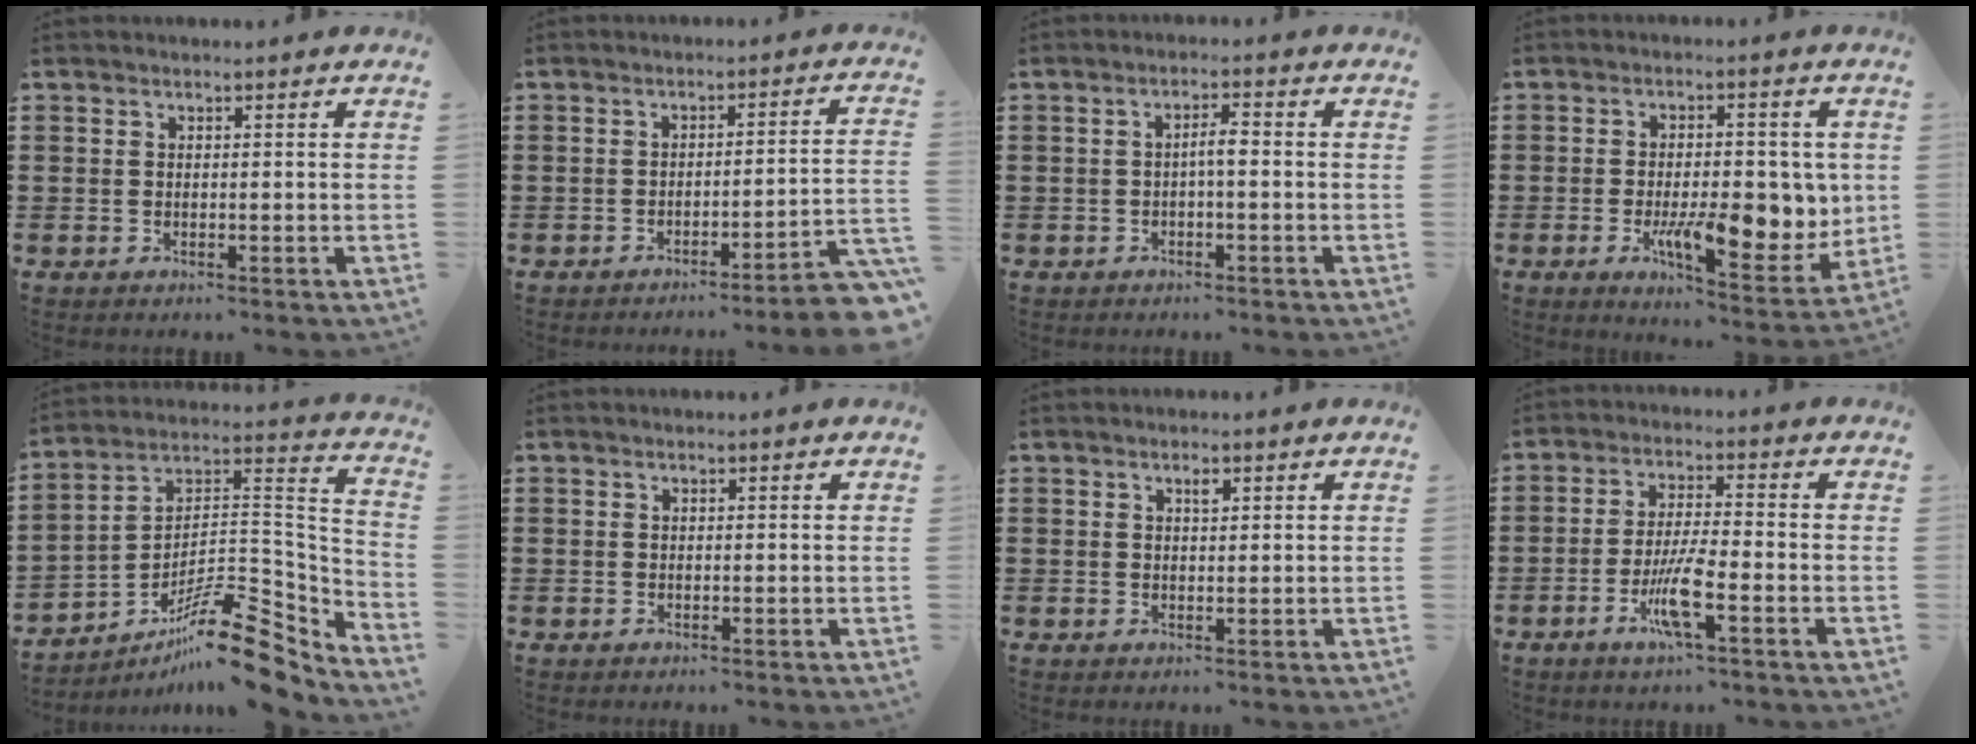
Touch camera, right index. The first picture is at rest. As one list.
[{"total": 4.2, "force": [-3.4, -0.5, 2.4], "torque": [-0.043, -0.022, -0.069]}, {"total": 2.5, "force": [-0.4, 0.5, 2.4], "torque": [-0.046, 0.004, -0.010]}, {"total": 11.2, "force": [-1.7, 4.7, 10.0], "torque": [-0.136, -0.015, -0.027]}, {"total": 14.4, "force": [-10.3, 3.7, 9.4], "torque": [-0.136, 0.034, -0.184]}, {"total": 0.0}, {"total": 1.2, "force": [0.6, 0.5, 0.9], "torque": [-0.011, 0.000, 0.009]}, {"total": 7.1, "force": [-3.1, 0.7, 6.3], "torque": [-0.136, -0.015, -0.062]}]